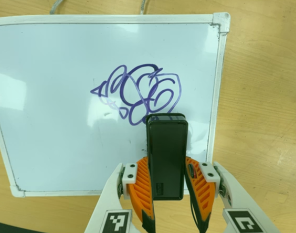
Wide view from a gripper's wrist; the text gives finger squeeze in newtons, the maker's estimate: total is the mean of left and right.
{"total": 5.2, "left": 3.7, "right": 6.8}